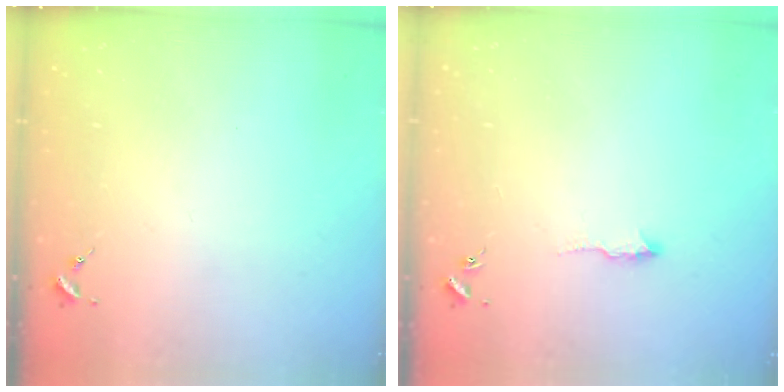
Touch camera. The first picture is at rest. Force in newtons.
{"total": 5.8, "press": 5.8, "slide": 0.5}